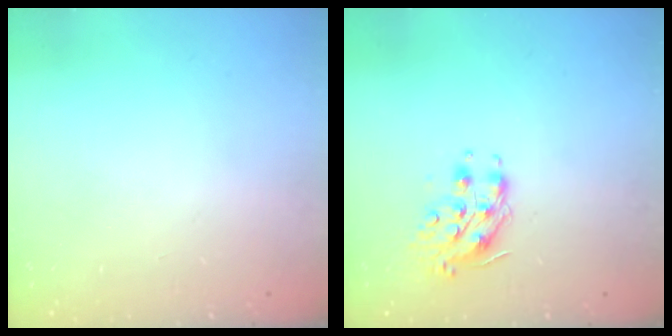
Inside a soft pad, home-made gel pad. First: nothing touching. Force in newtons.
{"total": 8.4, "press": 8.4, "slide": 0.5}